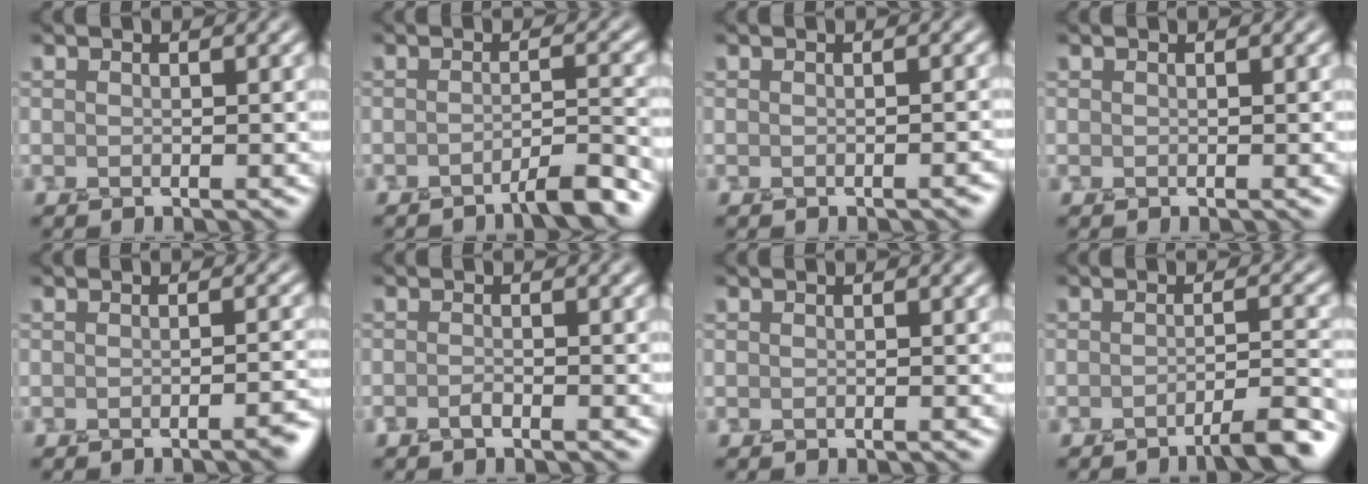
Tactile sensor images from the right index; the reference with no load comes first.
{"total": 3.3, "force": [-2.4, 0.5, 2.2], "torque": [-0.019, 0.011, -0.052]}
{"total": 1.1, "force": [-0.6, 0.4, 0.8], "torque": [-0.001, 0.001, -0.014]}
{"total": 0.0}
{"total": 2.2, "force": [-1.2, 0.6, 1.7], "torque": [-0.013, 0.002, -0.026]}
{"total": 0.8, "force": [-0.6, 0.3, 0.4], "torque": [-0.006, 0.008, -0.015]}
{"total": 0.0}
{"total": 4.0, "force": [-2.6, 0.7, 2.9], "torque": [-0.030, 0.010, -0.055]}